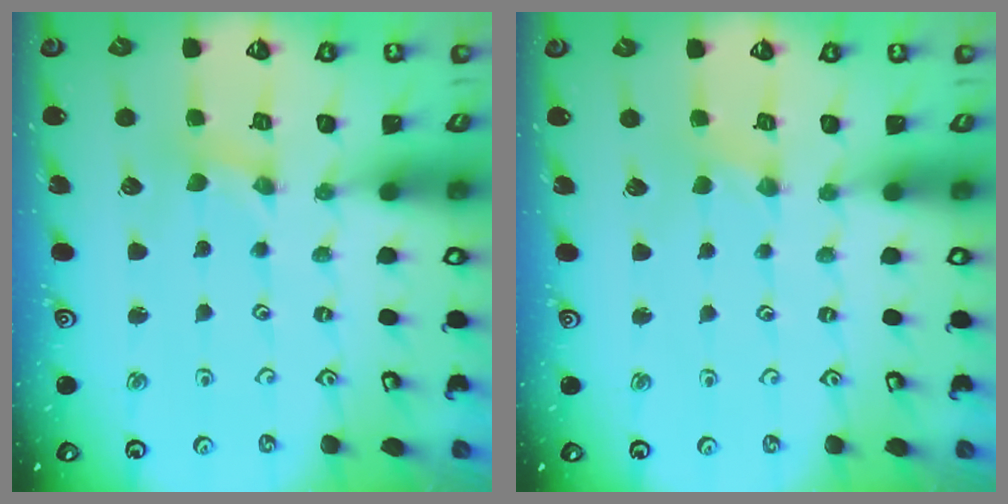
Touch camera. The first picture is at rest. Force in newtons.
{"total": 0.0}